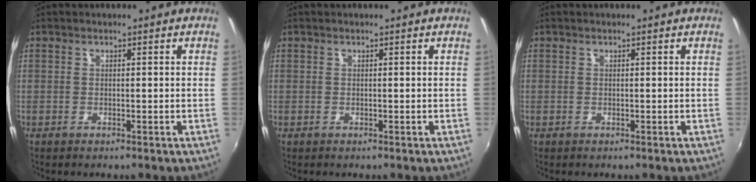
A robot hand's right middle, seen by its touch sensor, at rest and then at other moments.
{"total": 0.0}
{"total": 0.0}